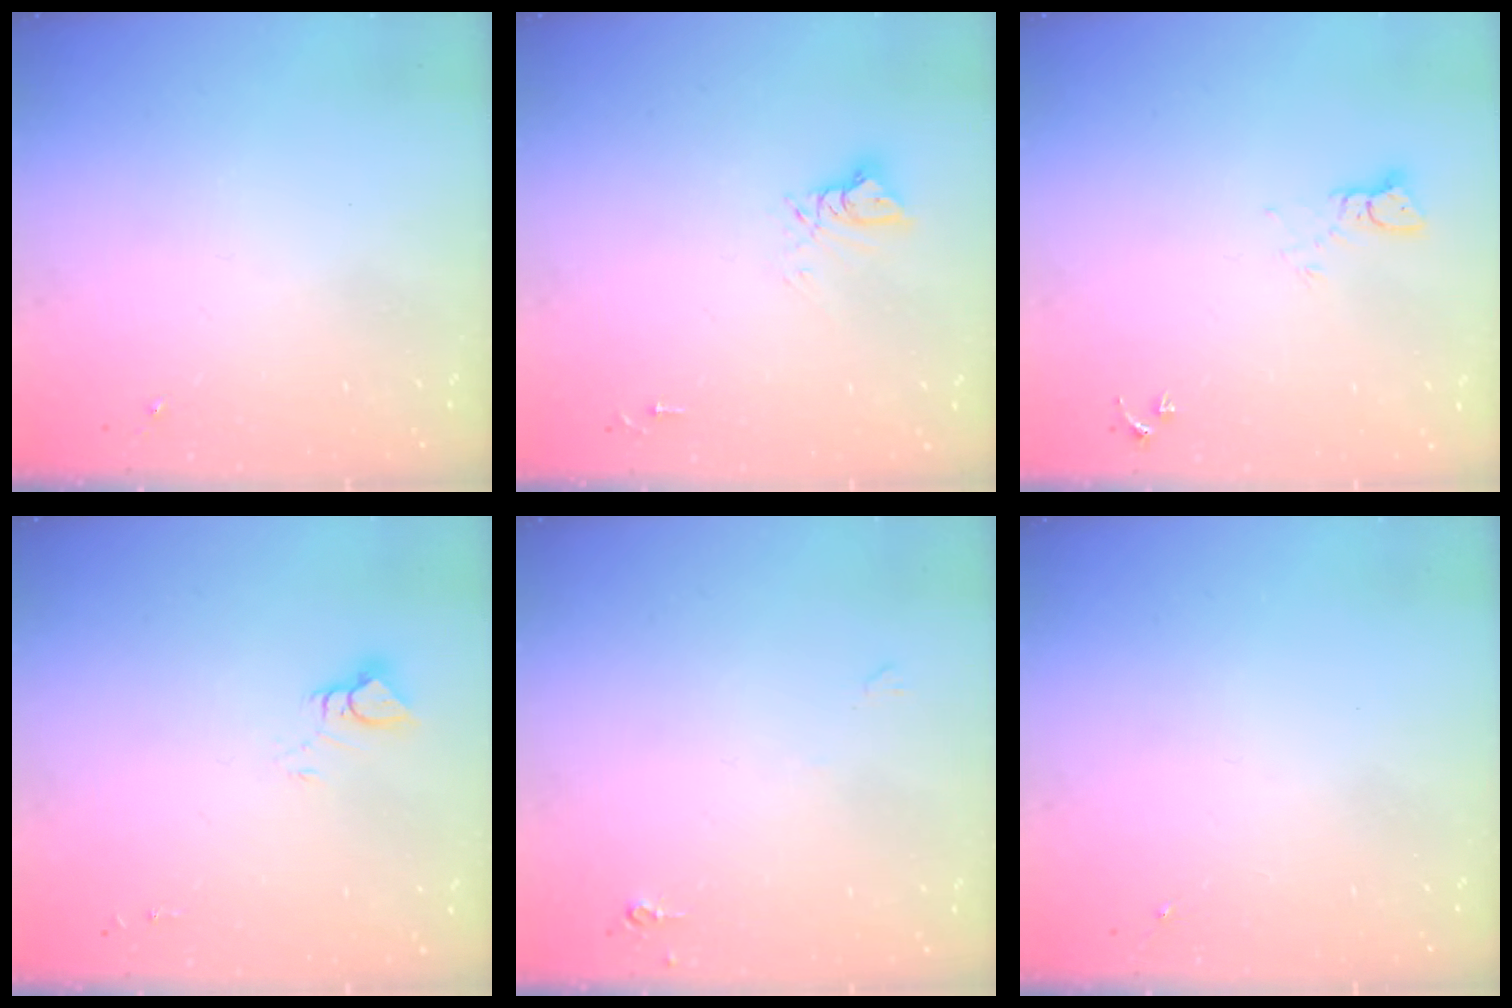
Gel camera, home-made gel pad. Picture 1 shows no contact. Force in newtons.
{"total": 7.3, "press": 7.3, "slide": 0.7}
{"total": 3.7, "press": 3.7, "slide": 0.3}
{"total": 4.5, "press": 4.5, "slide": 0.2}
{"total": 3.8, "press": 3.8, "slide": 0.6}
{"total": 0.0}